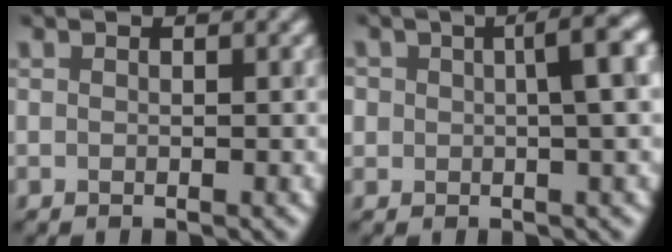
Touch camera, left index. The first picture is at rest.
{"total": 4.5, "force": [0.9, 1.7, 4.0], "torque": [-0.053, 0.013, 0.010]}